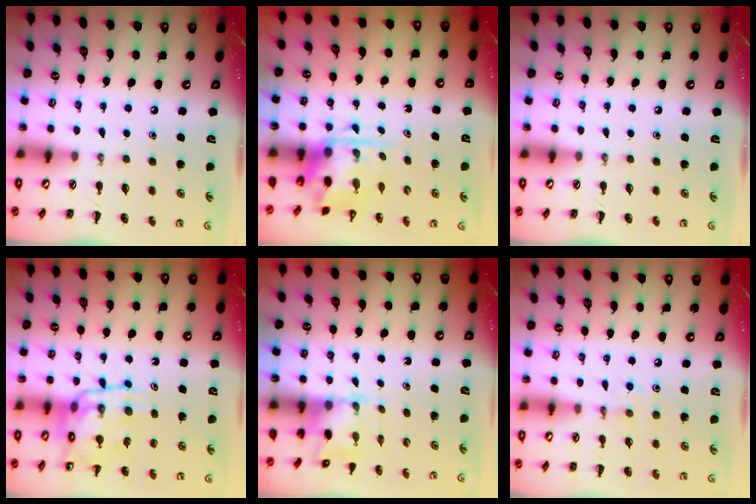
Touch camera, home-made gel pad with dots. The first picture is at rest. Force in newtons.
{"total": 3.8, "press": 3.7, "slide": 0.9}
{"total": 0.0}
{"total": 13.1, "press": 12.8, "slide": 2.8}
{"total": 2.4, "press": 2.3, "slide": 0.8}
{"total": 4.9, "press": 4.7, "slide": 1.4}